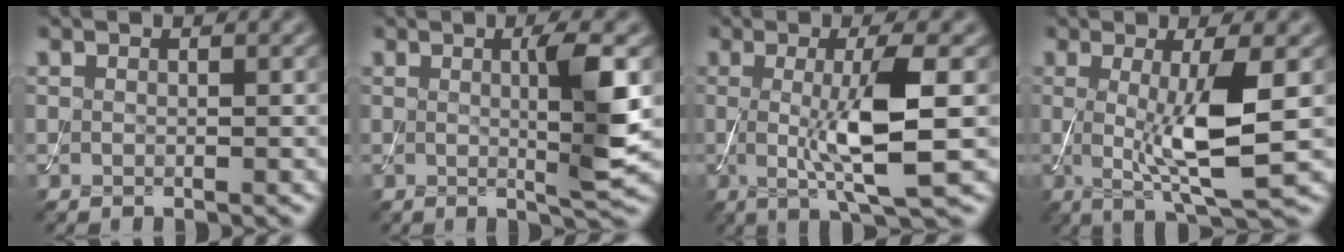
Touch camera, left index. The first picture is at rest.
{"total": 4.7, "force": [0.4, 0.5, 4.7], "torque": [-0.072, -0.007, 0.007]}
{"total": 6.5, "force": [-0.1, 1.1, 6.4], "torque": [-0.112, -0.010, -0.002]}
{"total": 6.5, "force": [0.0, 1.2, 6.4], "torque": [-0.112, -0.014, 0.003]}